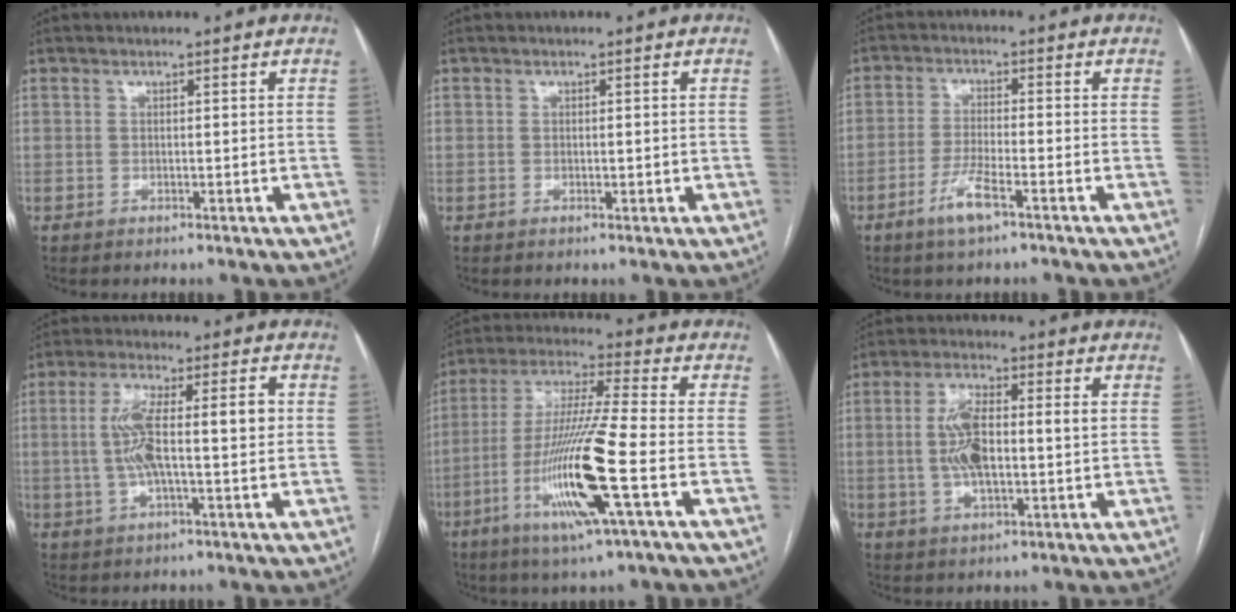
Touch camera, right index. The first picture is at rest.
{"total": 1.0, "force": [-0.1, 0.6, 0.8], "torque": [-0.012, -0.001, 0.001]}
{"total": 5.0, "force": [-3.0, 0.5, 4.0], "torque": [-0.082, -0.005, -0.059]}
{"total": 10.2, "force": [0.8, 2.1, 10.0], "torque": [-0.187, 0.021, 0.014]}
{"total": 16.3, "force": [-5.4, -0.1, 15.4], "torque": [-0.315, -0.019, -0.104]}
{"total": 9.2, "force": [0.7, 2.8, 8.7], "torque": [-0.178, 0.017, 0.013]}